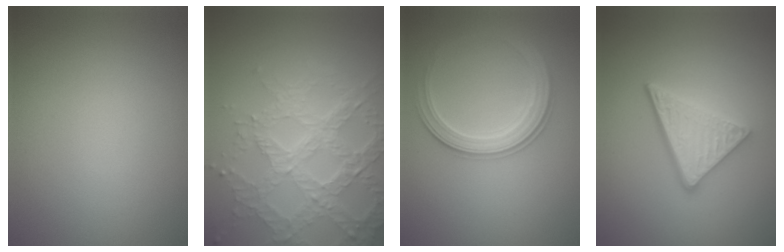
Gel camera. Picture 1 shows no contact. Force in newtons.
{"total": 6.9, "press": 5.3, "slide": 4.5}
{"total": 3.1, "press": 3.1, "slide": 0.2}
{"total": 4.4, "press": 3.3, "slide": 2.9}